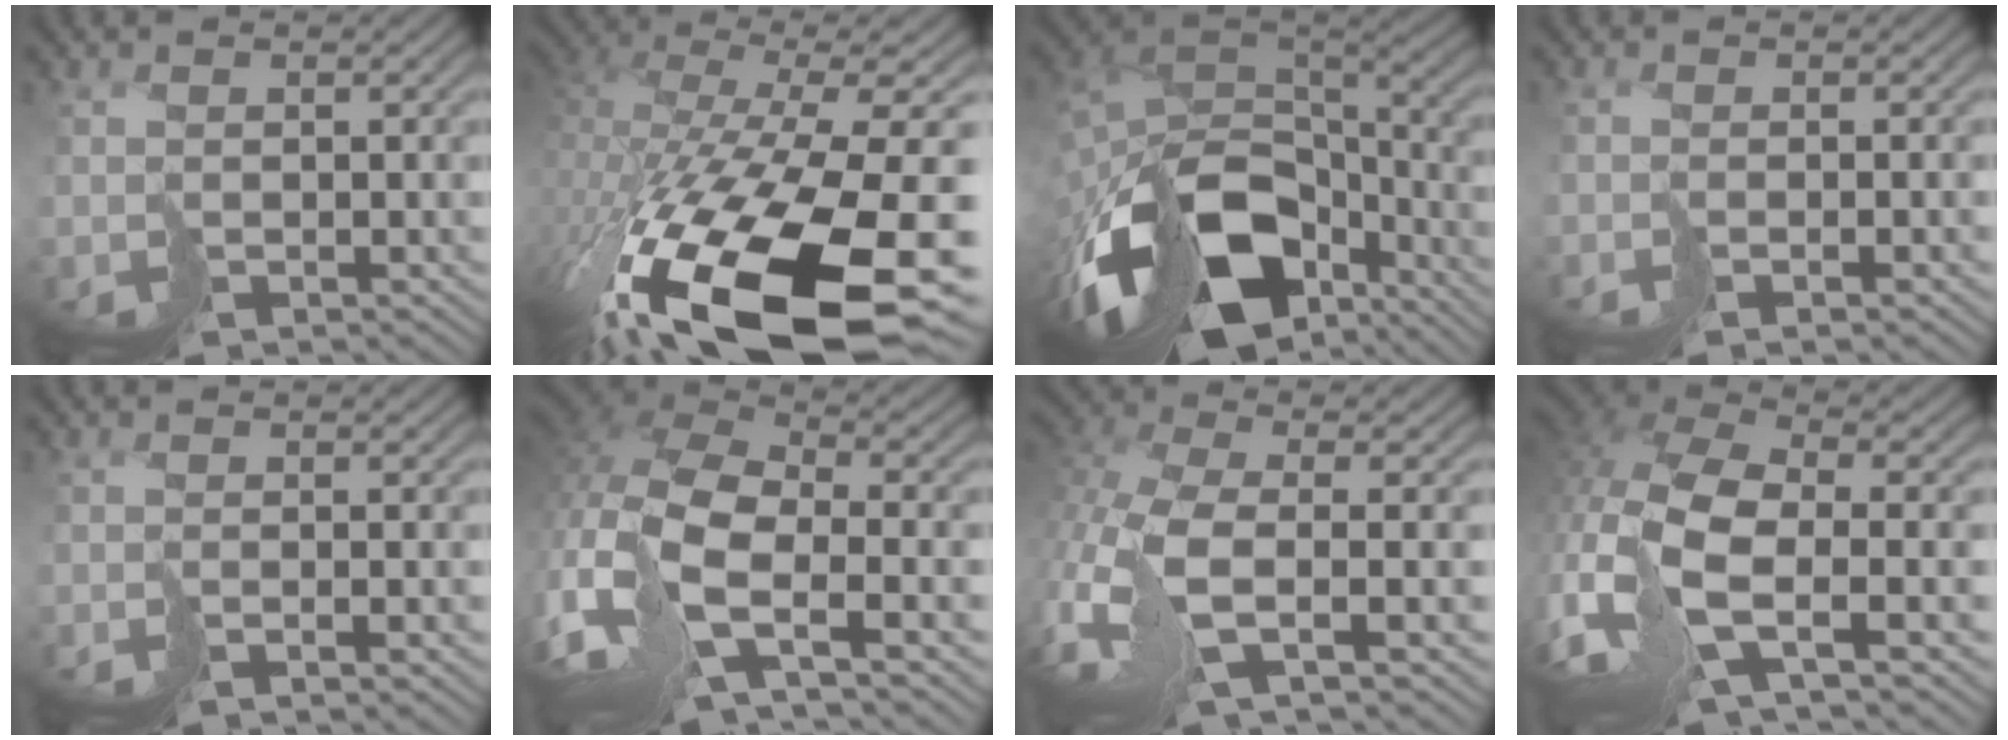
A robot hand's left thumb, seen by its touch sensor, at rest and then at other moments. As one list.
[{"total": 18.8, "force": [-8.7, 7.5, 15.0], "torque": [-0.325, -0.086, -0.094]}, {"total": 16.7, "force": [-8.7, 9.6, 10.5], "torque": [-0.244, -0.034, -0.139]}, {"total": 1.2, "force": [-0.9, -0.3, 0.8], "torque": [-0.008, 0.005, -0.017]}, {"total": 1.2, "force": [-0.9, -0.3, 0.7], "torque": [-0.005, 0.005, -0.020]}, {"total": 15.1, "force": [-5.3, 6.5, 12.5], "torque": [-0.316, -0.018, -0.092]}, {"total": 10.6, "force": [-3.6, 3.8, 9.1], "torque": [-0.235, -0.014, -0.081]}, {"total": 13.7, "force": [-3.8, 6.0, 11.7], "torque": [-0.292, -0.016, -0.075]}]